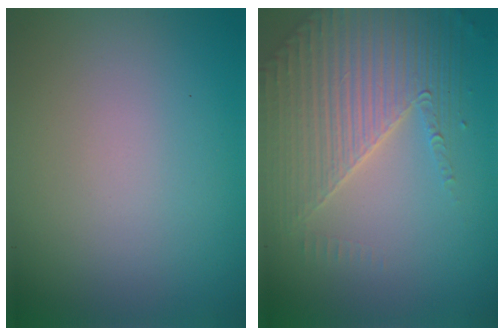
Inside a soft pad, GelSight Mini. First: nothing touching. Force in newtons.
{"total": 4.8, "press": 4.3, "slide": 2.2}